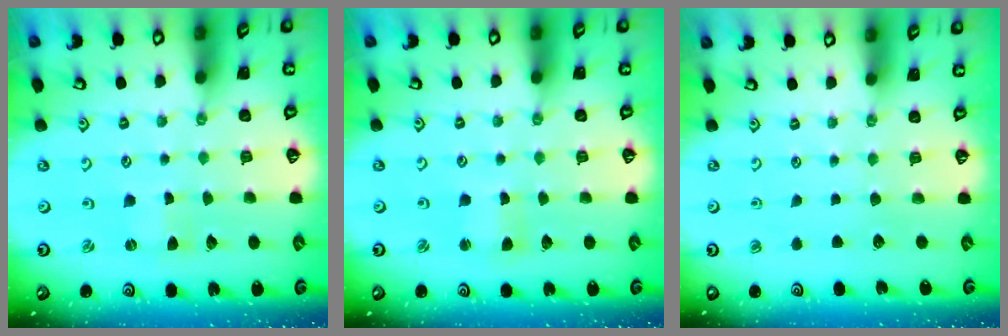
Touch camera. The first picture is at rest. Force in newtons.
{"total": 1.3, "press": 1.2, "slide": 0.2}
{"total": 0.0}